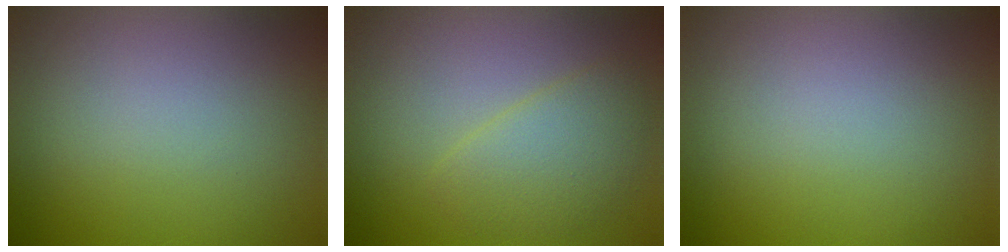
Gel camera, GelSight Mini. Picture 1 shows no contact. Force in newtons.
{"total": 3.1, "press": 3.1, "slide": 0.1}
{"total": 0.0}